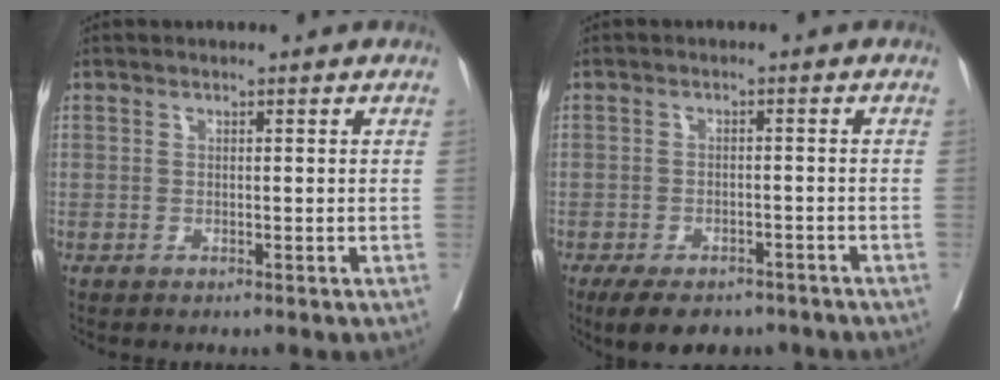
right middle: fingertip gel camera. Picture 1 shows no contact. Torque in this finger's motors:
{"motor_torque": [0.79, -0.50, 0.10, 0.03]}